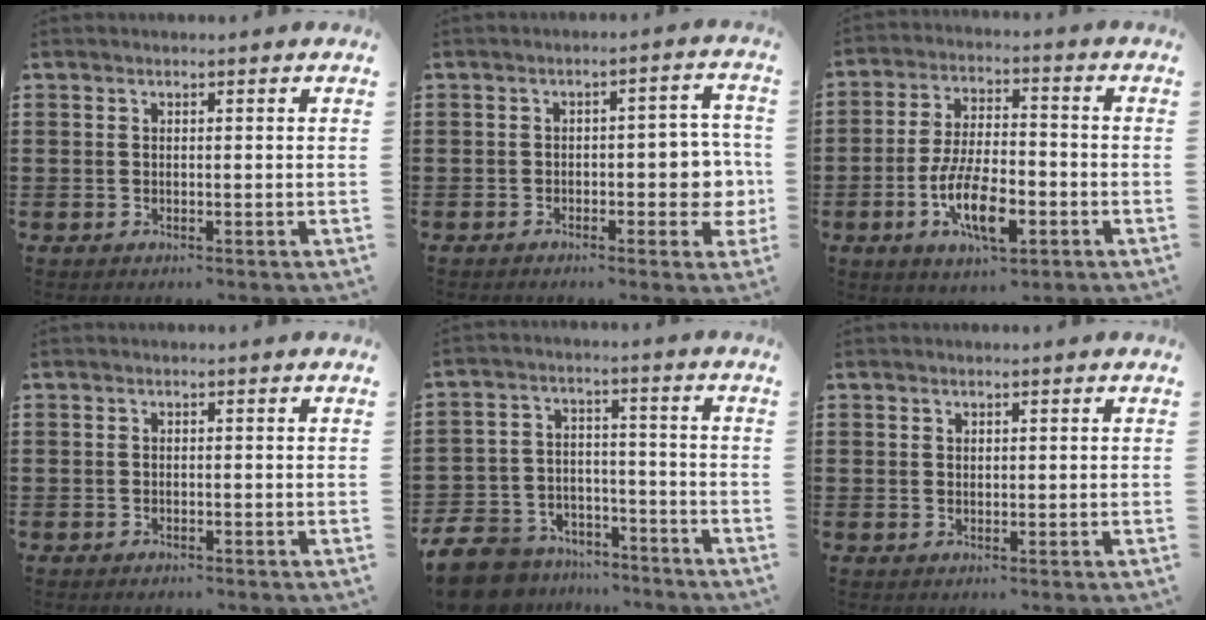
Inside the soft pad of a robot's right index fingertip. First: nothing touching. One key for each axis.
{"total": 5.2, "fx": -1.7, "fy": 2.4, "fz": 4.2, "tx": -0.057, "ty": 0.001, "tz": -0.034}
{"total": 10.5, "fx": -4.0, "fy": 4.2, "fz": 8.7, "tx": -0.185, "ty": -0.006, "tz": -0.072}
{"total": 0.6, "fx": -0.6, "fy": 0.2, "fz": 0.1, "tx": -0.004, "ty": -0.001, "tz": -0.012}
{"total": 9.9, "fx": -8.9, "fy": 3.6, "fz": 2.2, "tx": -0.069, "ty": 0.028, "tz": -0.178}
{"total": 0.7, "fx": 0.4, "fy": 0.5, "fz": 0.2, "tx": -0.004, "ty": 0.001, "tz": 0.009}